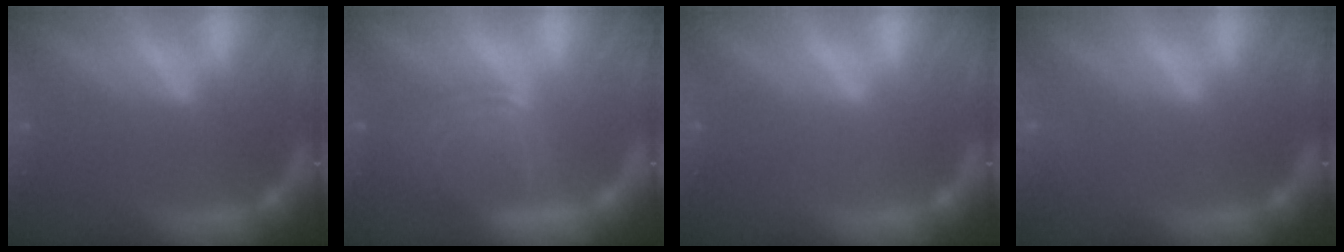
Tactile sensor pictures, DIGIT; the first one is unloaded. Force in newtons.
{"total": 6.5}
{"total": 0.0}
{"total": 0.9}